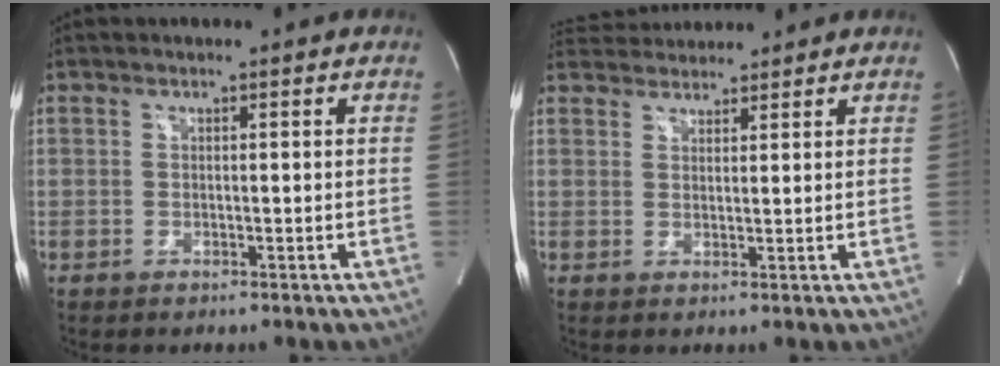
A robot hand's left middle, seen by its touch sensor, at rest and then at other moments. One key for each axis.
{"total": 5.8, "fx": 5.6, "fy": 1.3, "fz": 0.9, "tx": -0.020, "ty": 0.035, "tz": 0.093}